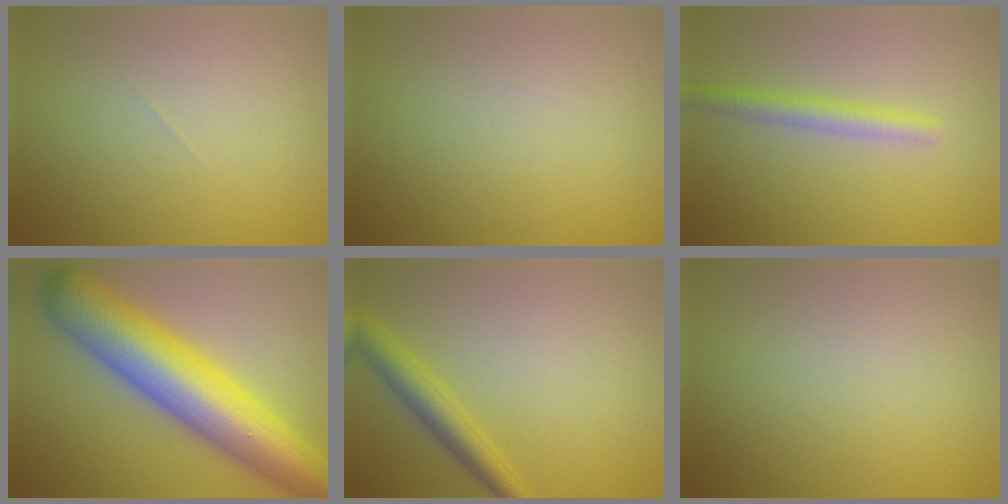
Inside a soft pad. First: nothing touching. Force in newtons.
{"total": 0.0}
{"total": 2.4, "press": 2.4, "slide": 0.1}
{"total": 12.9, "press": 12.9, "slide": 0.2}
{"total": 3.1, "press": 3.1, "slide": 0.1}
{"total": 0.0}